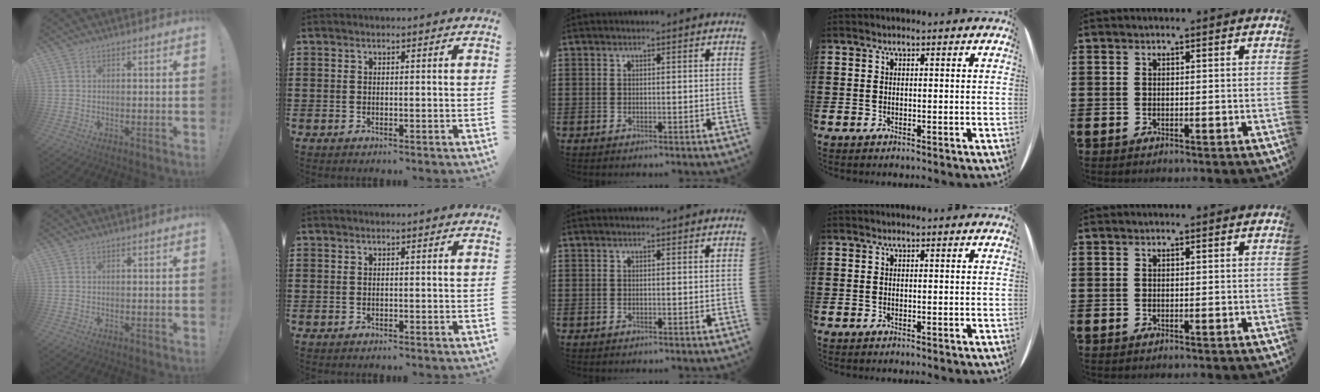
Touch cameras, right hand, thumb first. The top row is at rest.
{}